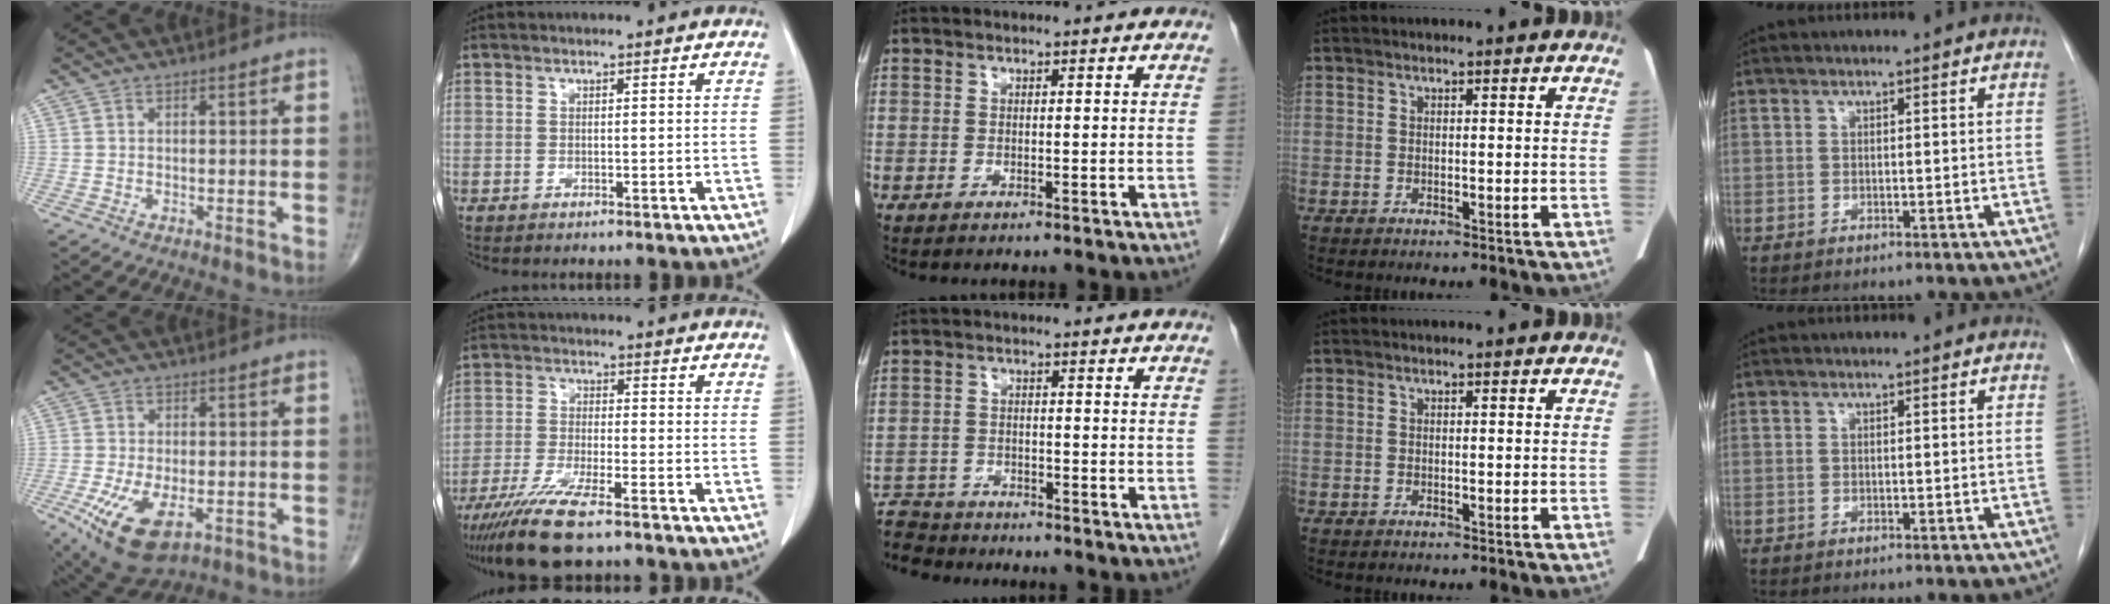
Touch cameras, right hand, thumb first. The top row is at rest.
{"thumb": {"total": 12.8, "force": [-5.3, 6.3, 9.7], "torque": [-0.186, -0.003, -0.078]}, "index": {"total": 10.2, "force": [-7.6, 0.9, 6.7], "torque": [-0.126, -0.029, -0.134]}, "middle": {"total": 7.6, "force": [-7.2, 2.3, 0.3], "torque": [-0.016, 0.002, -0.129]}}